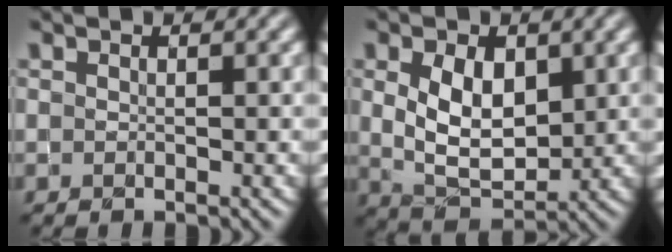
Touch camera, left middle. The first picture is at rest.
{"total": 5.9, "force": [1.1, 3.6, 4.6], "torque": [-0.090, -0.003, 0.024]}